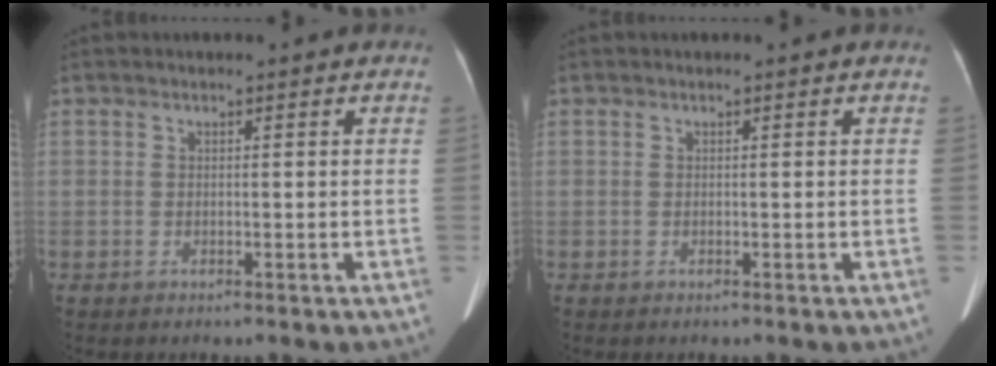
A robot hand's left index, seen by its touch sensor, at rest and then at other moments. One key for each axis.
{"total": 0.0}